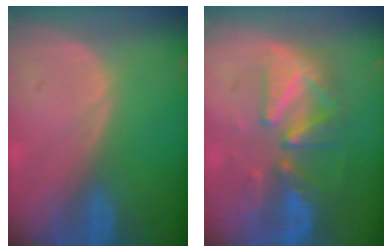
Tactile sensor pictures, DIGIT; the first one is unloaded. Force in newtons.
{"total": 9.0, "press": 8.4, "slide": 3.3}